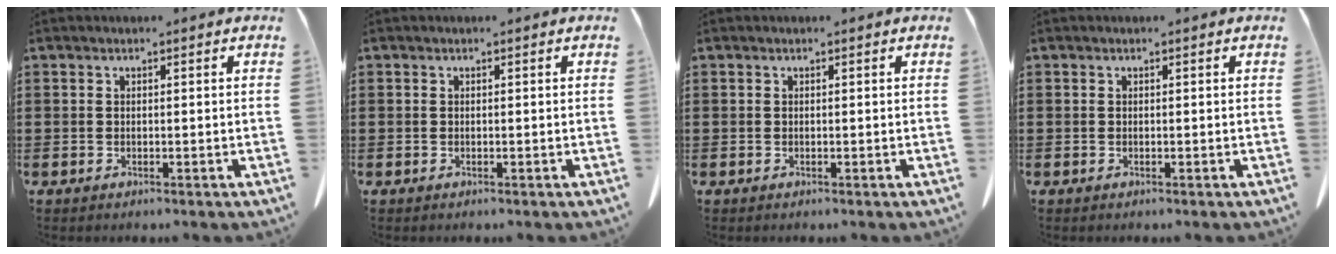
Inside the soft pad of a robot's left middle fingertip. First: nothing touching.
{"total": 0.0}
{"total": 0.0}
{"total": 0.0}